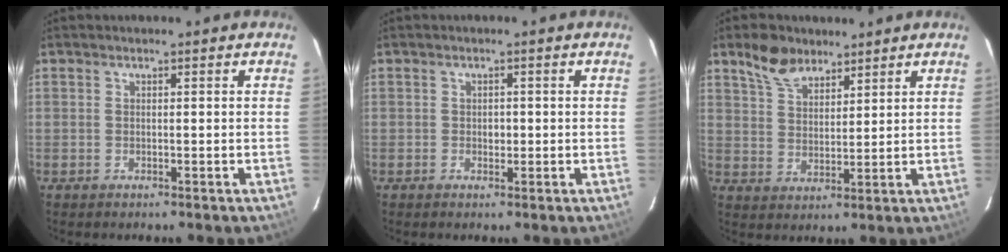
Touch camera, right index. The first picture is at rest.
{"total": 1.4, "force": [-0.1, 1.2, 0.7], "torque": [-0.011, 0.003, -0.002]}
{"total": 7.4, "force": [5.4, 3.8, 3.3], "torque": [-0.060, 0.015, 0.103]}